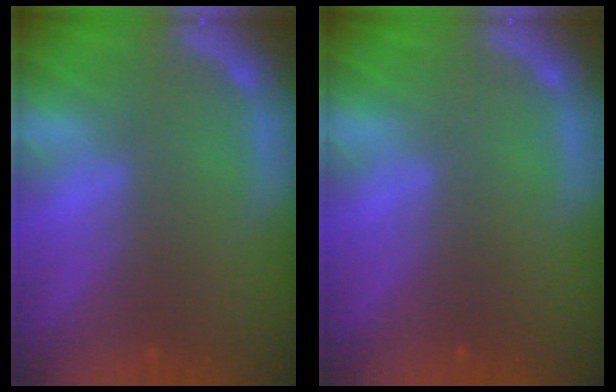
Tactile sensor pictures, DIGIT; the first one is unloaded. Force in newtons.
{"total": 0.0}